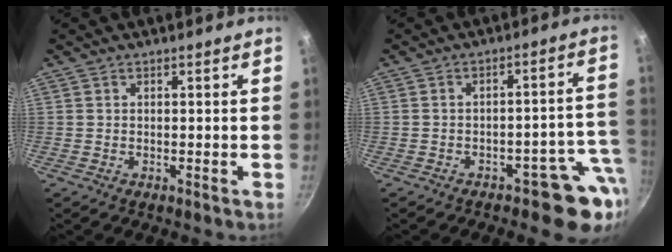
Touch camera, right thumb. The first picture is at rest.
{"total": 8.8, "force": [-4.2, 4.4, 6.3], "torque": [-0.014, 0.053, -0.050]}